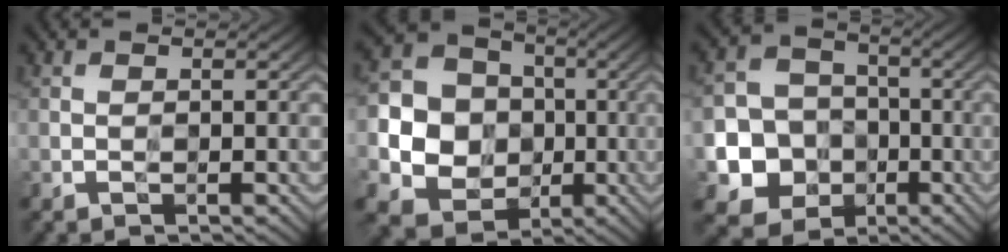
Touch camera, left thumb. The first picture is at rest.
{"total": 13.9, "force": [-1.9, 12.5, 5.9], "torque": [-0.178, -0.019, -0.050]}
{"total": 10.5, "force": [-3.4, 9.3, 3.4], "torque": [-0.096, -0.021, -0.093]}